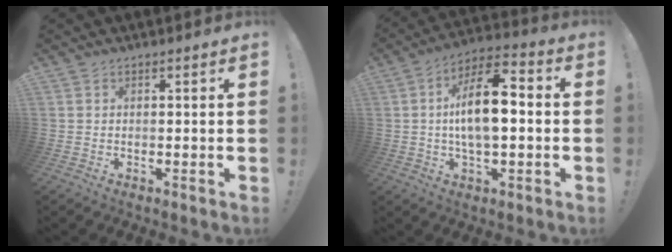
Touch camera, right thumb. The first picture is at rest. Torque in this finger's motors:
{"motor_torque": [0.12, 0.69, 0.60, 0.46, 0.11]}